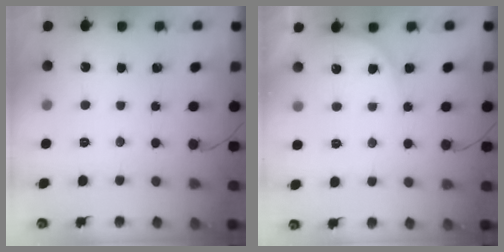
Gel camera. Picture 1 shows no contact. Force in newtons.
{"total": 5.5, "press": 5.5, "slide": 0.4}